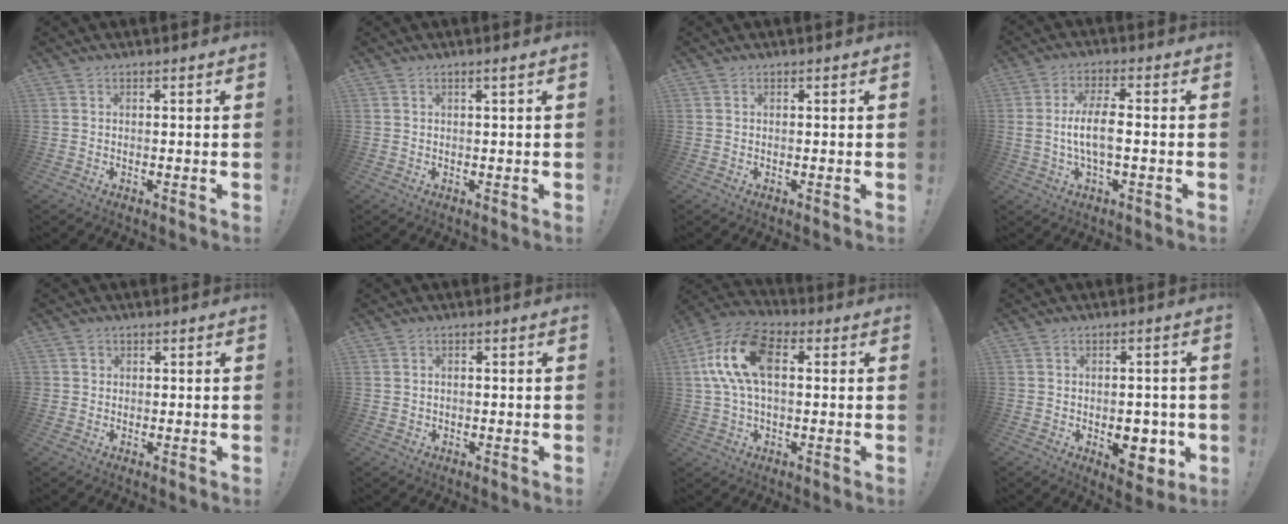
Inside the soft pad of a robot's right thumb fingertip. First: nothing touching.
{"total": 1.2, "force": [0.3, -0.4, 1.1], "torque": [-0.017, -0.002, 0.004]}
{"total": 0.0}
{"total": 8.7, "force": [-1.0, 2.7, 8.2], "torque": [-0.162, 0.005, -0.017]}
{"total": 1.3, "force": [0.4, 1.2, 0.1], "torque": [0.002, -0.002, 0.008]}
{"total": 1.1, "force": [-0.2, 1.0, 0.4], "torque": [-0.013, 0.006, -0.003]}
{"total": 15.6, "force": [3.0, 8.7, 12.6], "torque": [-0.240, 0.004, 0.052]}
{"total": 9.4, "force": [-2.4, 6.1, 6.8], "torque": [-0.059, 0.007, -0.031]}